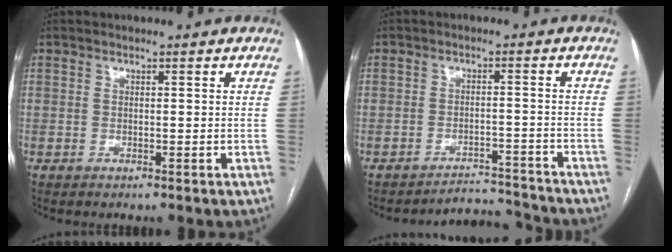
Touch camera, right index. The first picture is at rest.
{"total": 5.7, "force": [-5.5, 0.3, -1.5], "torque": [0.028, 0.022, -0.079]}